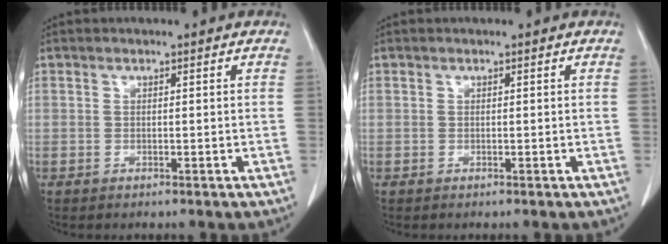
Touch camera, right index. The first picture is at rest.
{"total": 0.0}